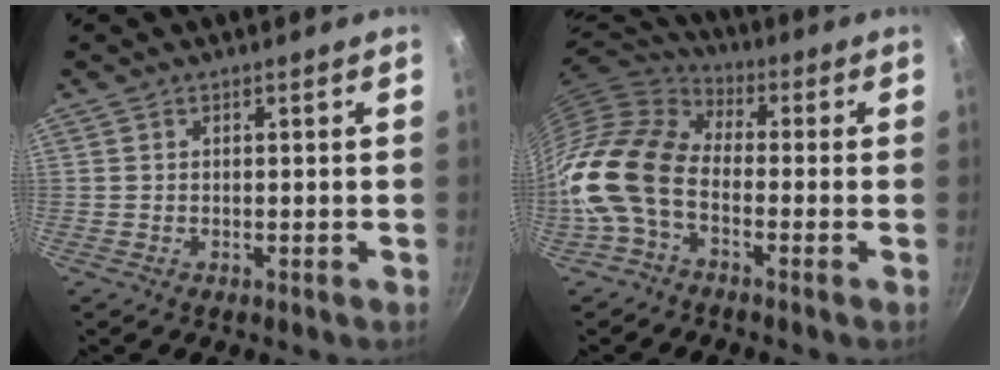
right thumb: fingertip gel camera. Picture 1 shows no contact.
{"total": 15.1, "force": [-4.2, 9.3, 11.1], "torque": [-0.208, 0.044, -0.110]}